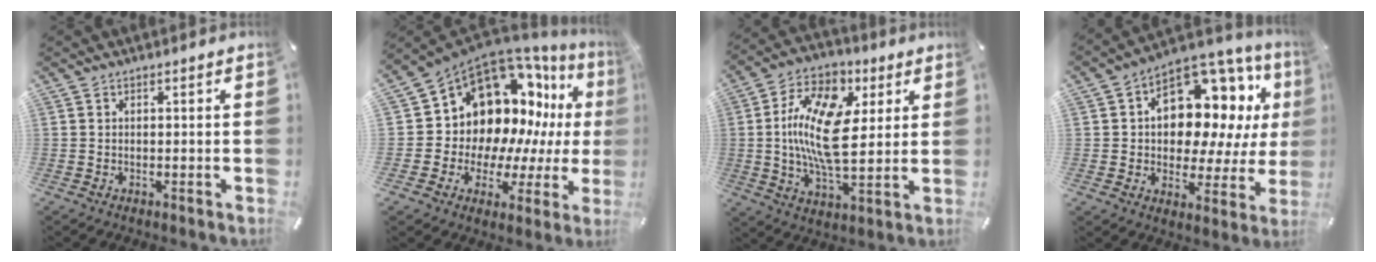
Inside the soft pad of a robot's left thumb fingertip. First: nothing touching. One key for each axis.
{"total": 15.8, "fx": 7.6, "fy": 12.5, "fz": 6.1, "tx": -0.078, "ty": -0.103, "tz": 0.159}
{"total": 18.2, "fx": 2.9, "fy": 9.8, "fz": 15.0, "tx": -0.315, "ty": 0.003, "tz": 0.045}
{"total": 15.6, "fx": 6.0, "fy": 10.4, "fz": 10.0, "tx": -0.151, "ty": -0.051, "tz": 0.105}